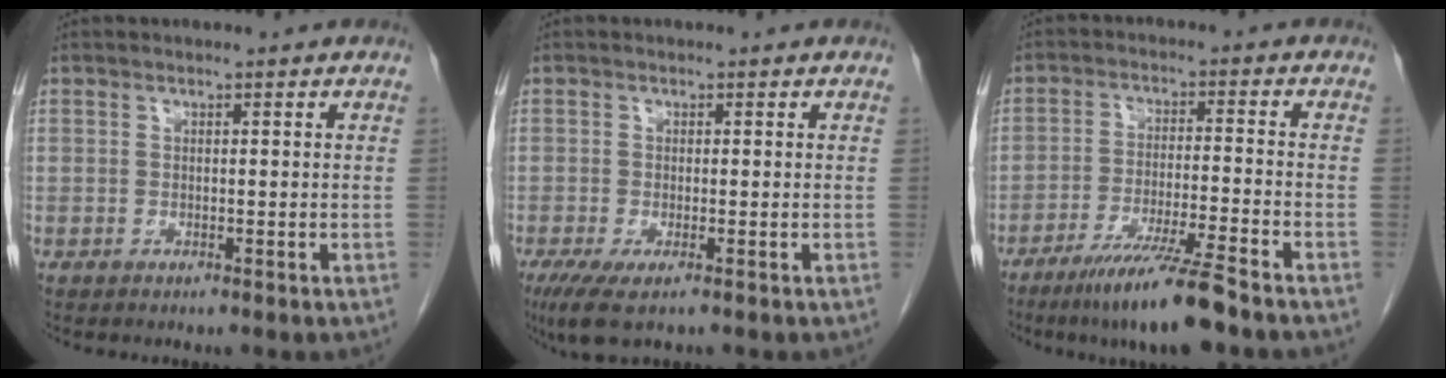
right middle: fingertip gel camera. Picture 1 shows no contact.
{"total": 4.3, "force": [-2.5, 0.9, 3.4], "torque": [-0.063, -0.015, -0.042]}
{"total": 9.8, "force": [-7.3, -0.7, 6.5], "torque": [-0.113, -0.033, -0.129]}